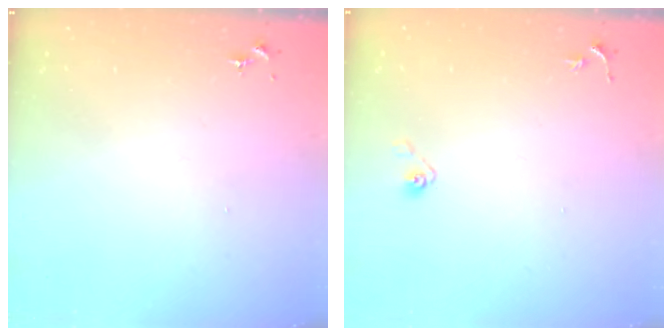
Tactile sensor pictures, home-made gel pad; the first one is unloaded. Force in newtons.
{"total": 3.7, "press": 3.2, "slide": 1.9}